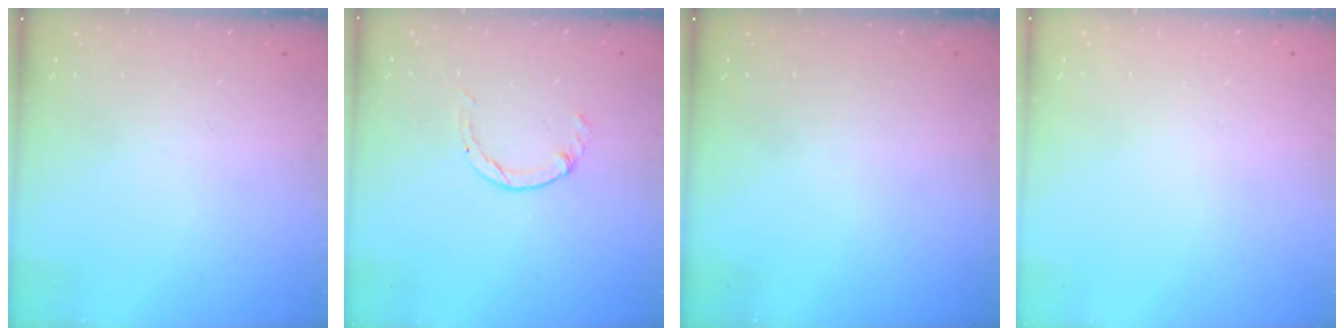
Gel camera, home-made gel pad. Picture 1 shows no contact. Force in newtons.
{"total": 0.0}
{"total": 0.0}
{"total": 2.6, "press": 2.6, "slide": 0.2}